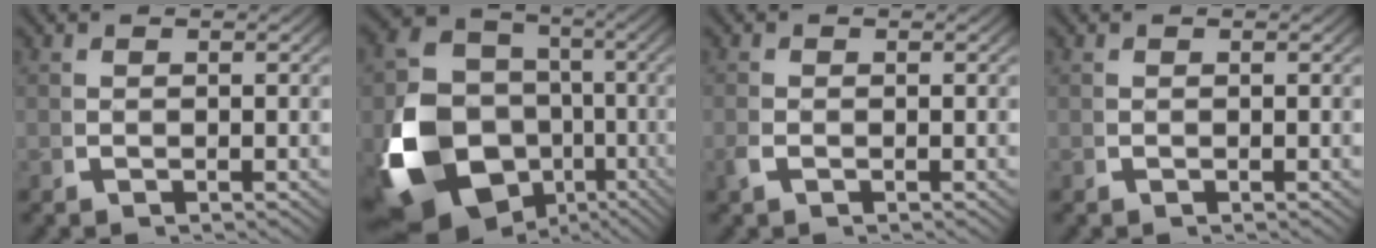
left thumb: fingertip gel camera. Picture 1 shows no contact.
{"total": 21.0, "force": [-5.8, 16.7, 11.4], "torque": [-0.291, -0.101, -0.069]}
{"total": 0.8, "force": [-0.4, 0.4, 0.5], "torque": [-0.018, -0.002, -0.007]}
{"total": 0.0}